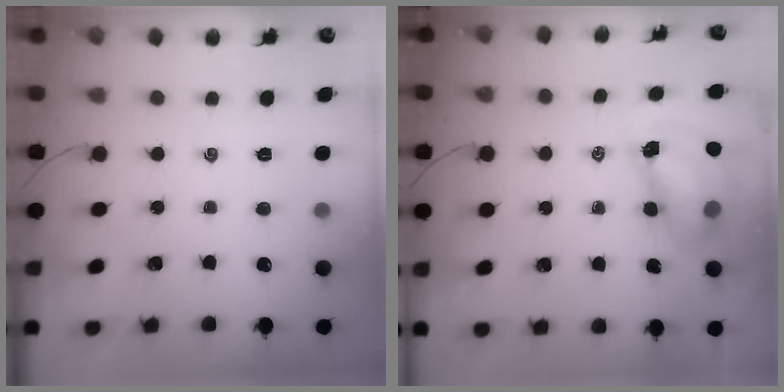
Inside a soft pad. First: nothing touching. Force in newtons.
{"total": 8.1, "press": 7.9, "slide": 2.0}